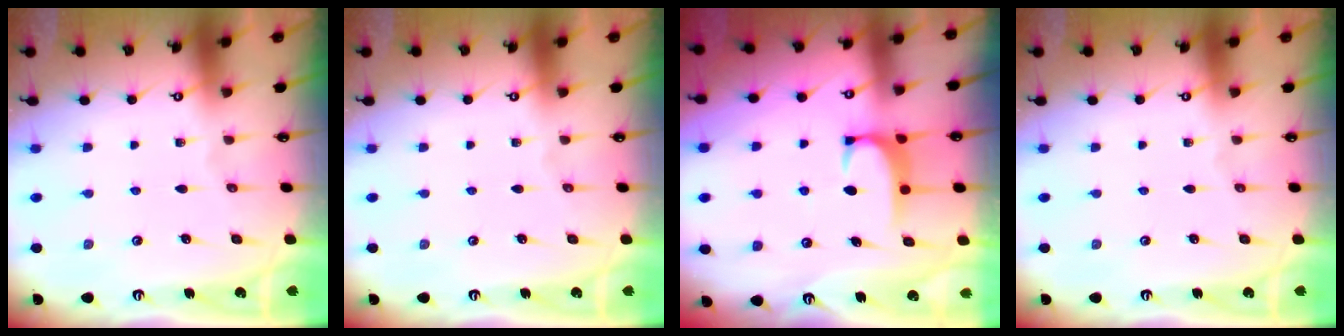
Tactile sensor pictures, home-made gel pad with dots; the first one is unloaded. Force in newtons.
{"total": 0.0}
{"total": 2.0, "press": 1.9, "slide": 0.5}
{"total": 0.0}